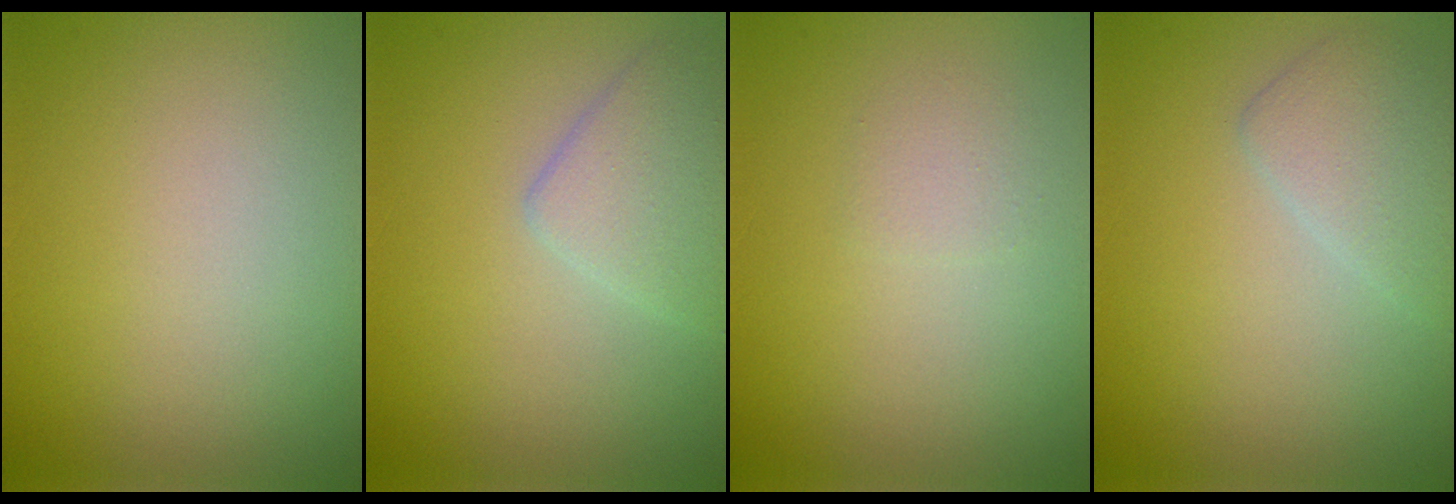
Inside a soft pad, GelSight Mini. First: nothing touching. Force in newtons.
{"total": 2.9, "press": 2.9, "slide": 0.1}
{"total": 1.0, "press": 1.0, "slide": 0.1}
{"total": 2.4, "press": 2.4, "slide": 0.1}